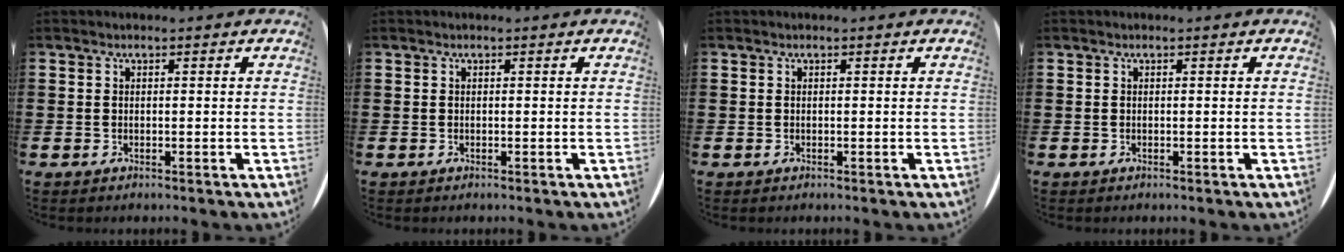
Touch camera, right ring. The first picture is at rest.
{"total": 0.0}
{"total": 0.0}
{"total": 0.0}